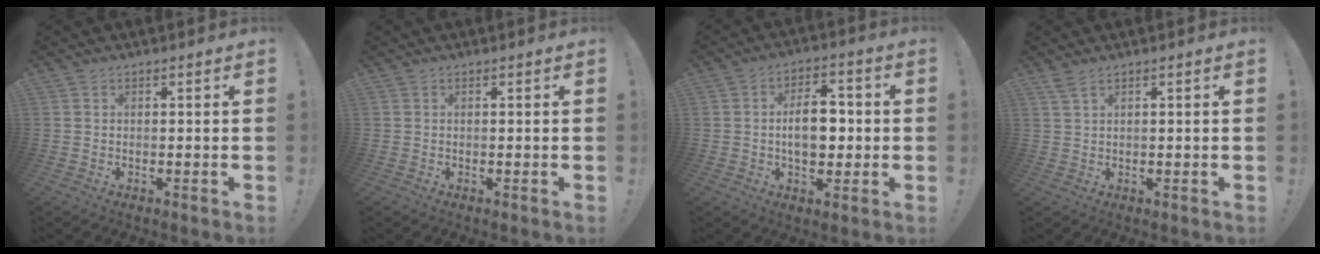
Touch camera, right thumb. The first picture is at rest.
{"total": 0.0}
{"total": 10.9, "force": [-0.3, 6.9, 8.5], "torque": [-0.138, 0.004, -0.010]}
{"total": 2.2, "force": [1.5, 0.4, 1.6], "torque": [-0.037, -0.001, 0.029]}